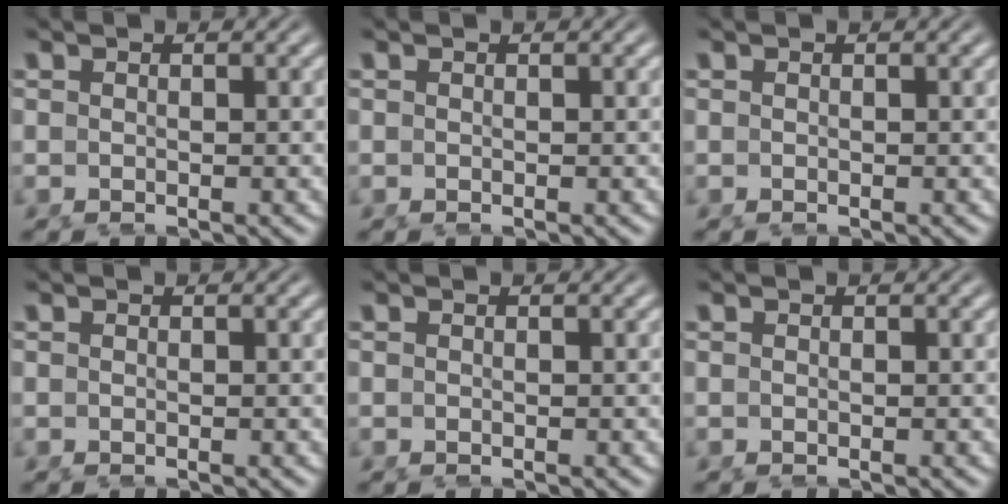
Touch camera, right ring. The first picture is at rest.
{"total": 0.0}
{"total": 0.0}
{"total": 0.0}
{"total": 0.0}
{"total": 0.0}